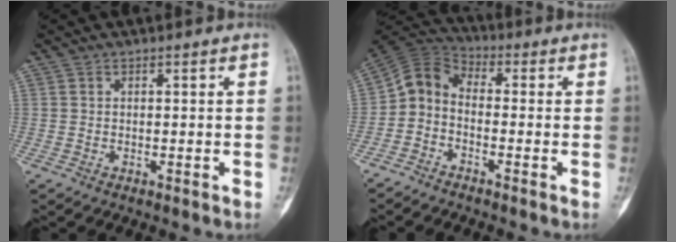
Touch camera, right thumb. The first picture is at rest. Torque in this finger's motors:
{"motor_torque": [0.93, 0.99, 0.05, -0.06, 0.04]}